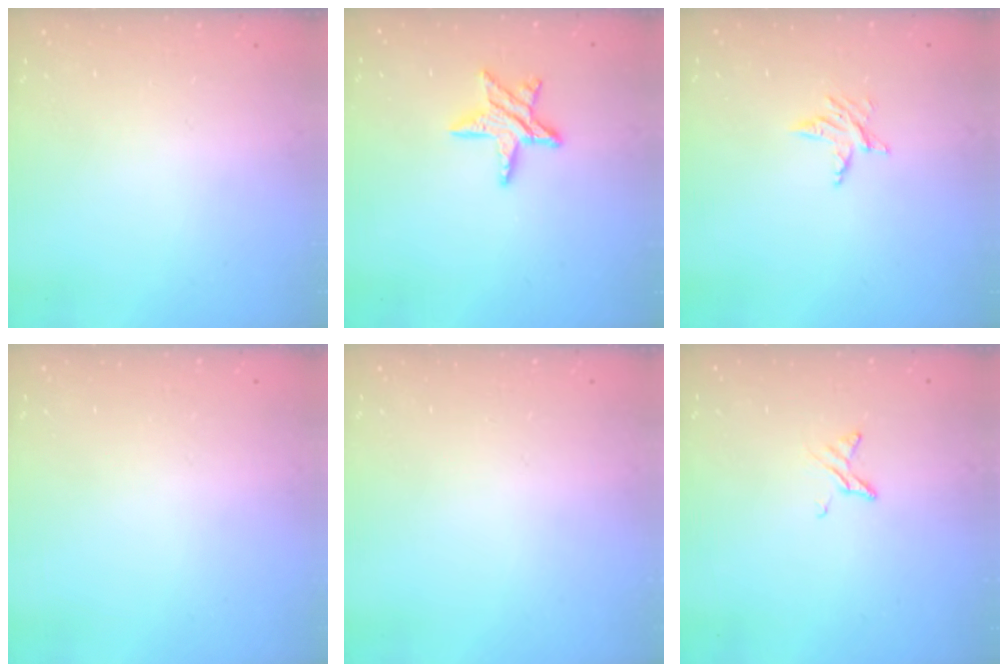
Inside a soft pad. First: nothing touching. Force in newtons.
{"total": 8.9, "press": 8.9, "slide": 0.7}
{"total": 3.4, "press": 3.4, "slide": 0.4}
{"total": 0.0}
{"total": 0.0}
{"total": 4.2, "press": 4.2, "slide": 0.5}